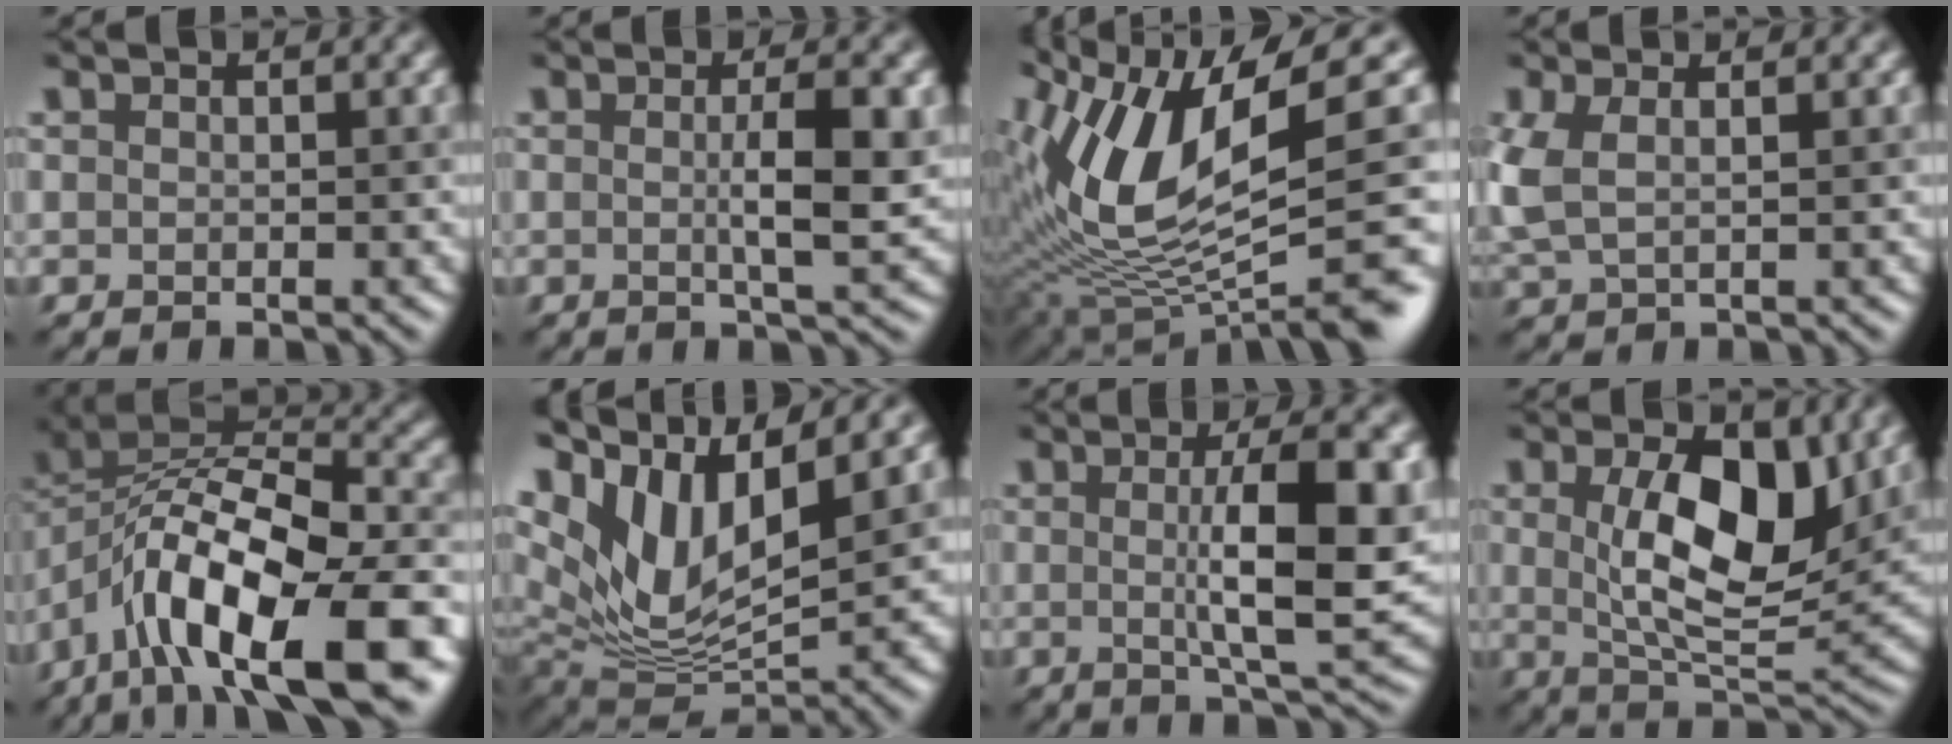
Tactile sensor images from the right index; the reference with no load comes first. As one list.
[{"total": 4.3, "force": [0.1, 0.7, 4.2], "torque": [-0.070, 0.001, 0.002]}, {"total": 11.8, "force": [1.9, 4.0, 11.0], "torque": [-0.221, 0.001, 0.052]}, {"total": 3.0, "force": [0.5, 1.5, 2.6], "torque": [-0.079, 0.003, 0.011]}, {"total": 14.8, "force": [-6.9, 5.8, 11.7], "torque": [-0.203, 0.015, -0.127]}, {"total": 12.1, "force": [6.6, 4.6, 9.0], "torque": [-0.184, 0.010, 0.124]}, {"total": 8.3, "force": [0.5, 1.7, 8.1], "torque": [-0.120, -0.003, 0.010]}, {"total": 9.2, "force": [2.0, 4.2, 7.9], "torque": [-0.136, -0.008, 0.035]}]